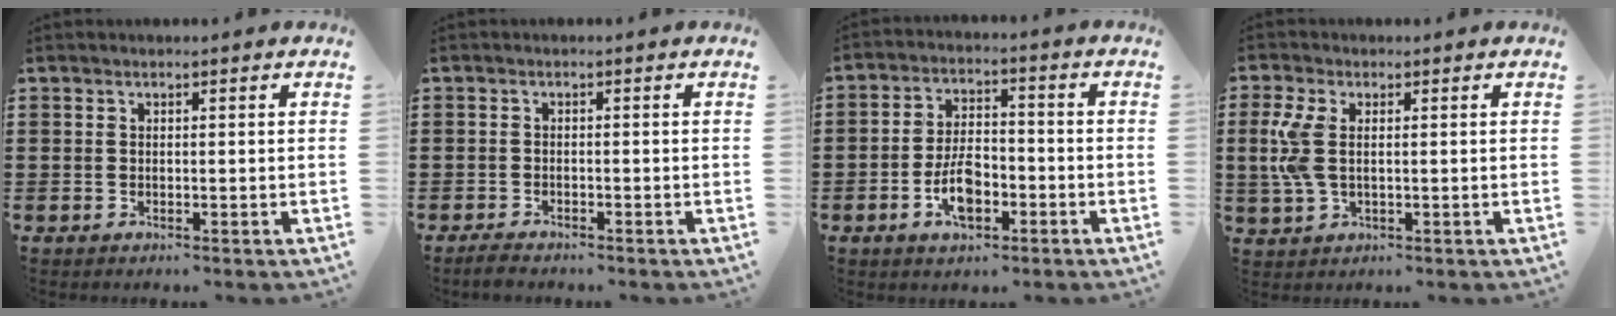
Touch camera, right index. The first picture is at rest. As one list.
[{"total": 1.5, "force": [-1.5, 0.1, 0.3], "torque": [-0.010, -0.002, -0.029]}, {"total": 7.0, "force": [-2.7, 3.5, 5.5], "torque": [-0.118, 0.005, -0.052]}, {"total": 5.9, "force": [0.5, 2.9, 5.1], "torque": [-0.137, -0.004, 0.000]}]